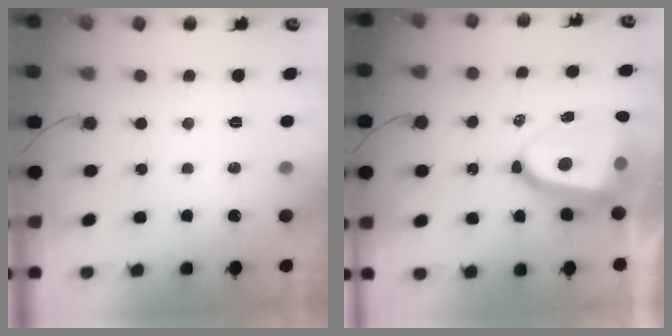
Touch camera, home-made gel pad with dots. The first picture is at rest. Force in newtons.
{"total": 11.3, "press": 11.2, "slide": 1.1}